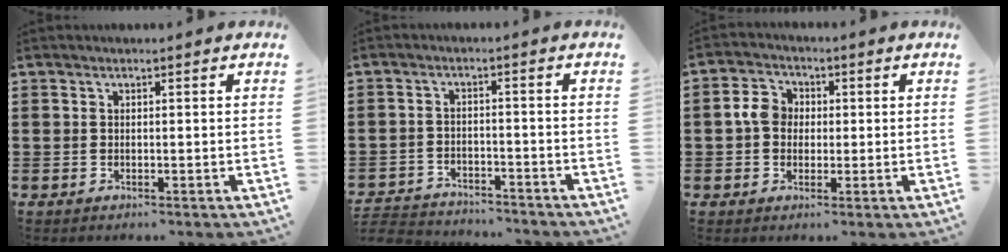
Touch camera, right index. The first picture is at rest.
{"total": 3.5, "force": [-3.5, 0.5, -0.1], "torque": [-0.011, -0.002, -0.077]}
{"total": 4.3, "force": [-0.1, 3.6, 2.3], "torque": [-0.062, 0.009, -0.006]}